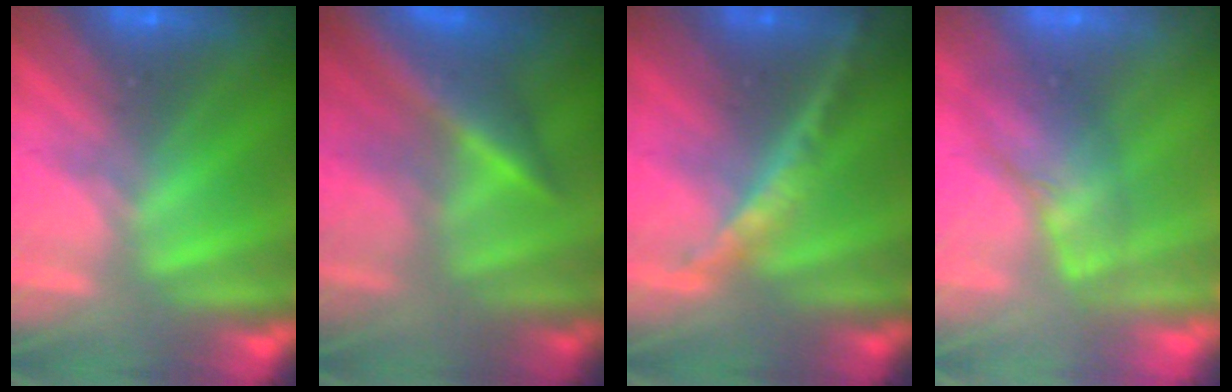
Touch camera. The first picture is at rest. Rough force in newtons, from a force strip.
{"total": 6.7}
{"total": 2.4}
{"total": 2.5}